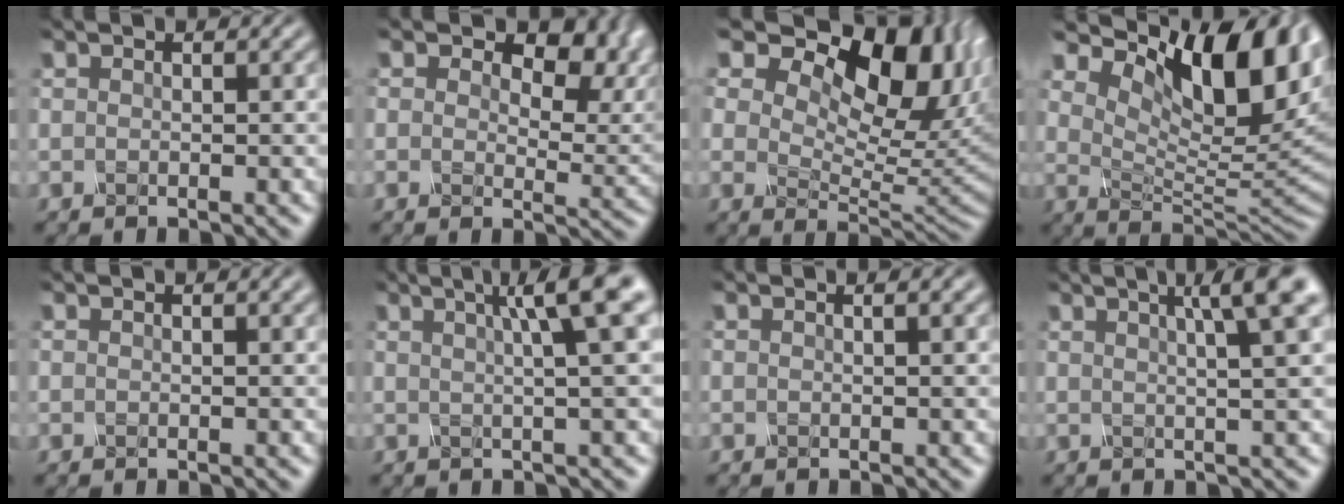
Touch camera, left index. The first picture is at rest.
{"total": 9.5, "force": [4.0, 5.7, 6.4], "torque": [-0.074, -0.004, 0.057]}
{"total": 14.5, "force": [7.6, 8.0, 9.4], "torque": [-0.139, 0.024, 0.108]}
{"total": 11.7, "force": [5.6, 5.1, 8.9], "torque": [-0.134, 0.002, 0.093]}
{"total": 0.9, "force": [0.5, 0.3, 0.7], "torque": [-0.008, 0.002, 0.005]}
{"total": 6.4, "force": [2.1, 1.2, 5.9], "torque": [-0.058, 0.027, 0.021]}
{"total": 1.4, "force": [0.6, 0.5, 1.1], "torque": [-0.010, 0.001, -0.004]}
{"total": 6.6, "force": [3.0, 1.7, 5.7], "torque": [-0.050, 0.032, 0.016]}